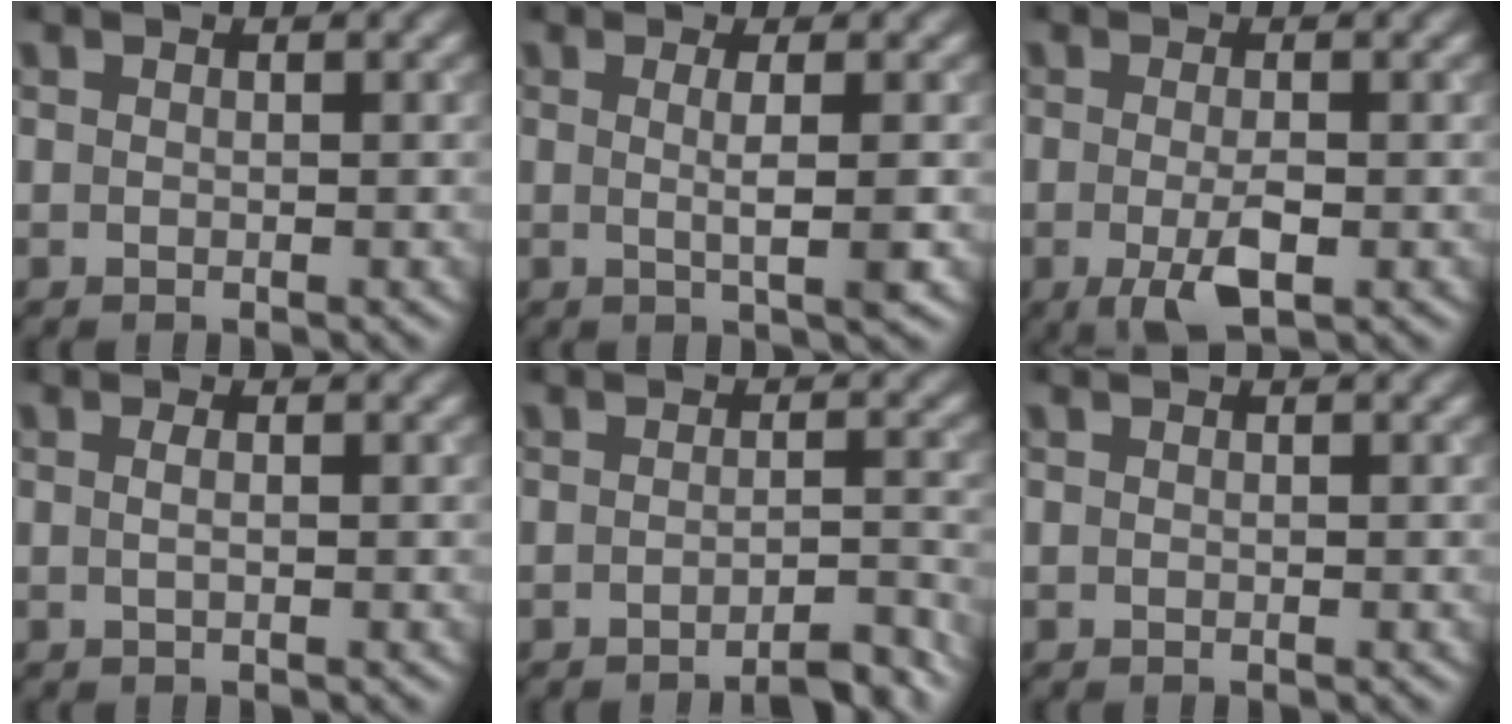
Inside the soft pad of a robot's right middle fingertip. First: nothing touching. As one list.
[{"total": 2.6, "force": [0.1, 0.5, 2.5], "torque": [-0.041, -0.002, -0.003]}, {"total": 3.5, "force": [-1.1, 0.9, 3.2], "torque": [-0.062, -0.010, -0.019]}, {"total": 0.8, "force": [0.1, 0.3, 0.8], "torque": [-0.013, 0.002, -0.001]}, {"total": 3.0, "force": [-2.4, 0.6, 1.7], "torque": [-0.010, 0.009, -0.040]}, {"total": 0.0}]